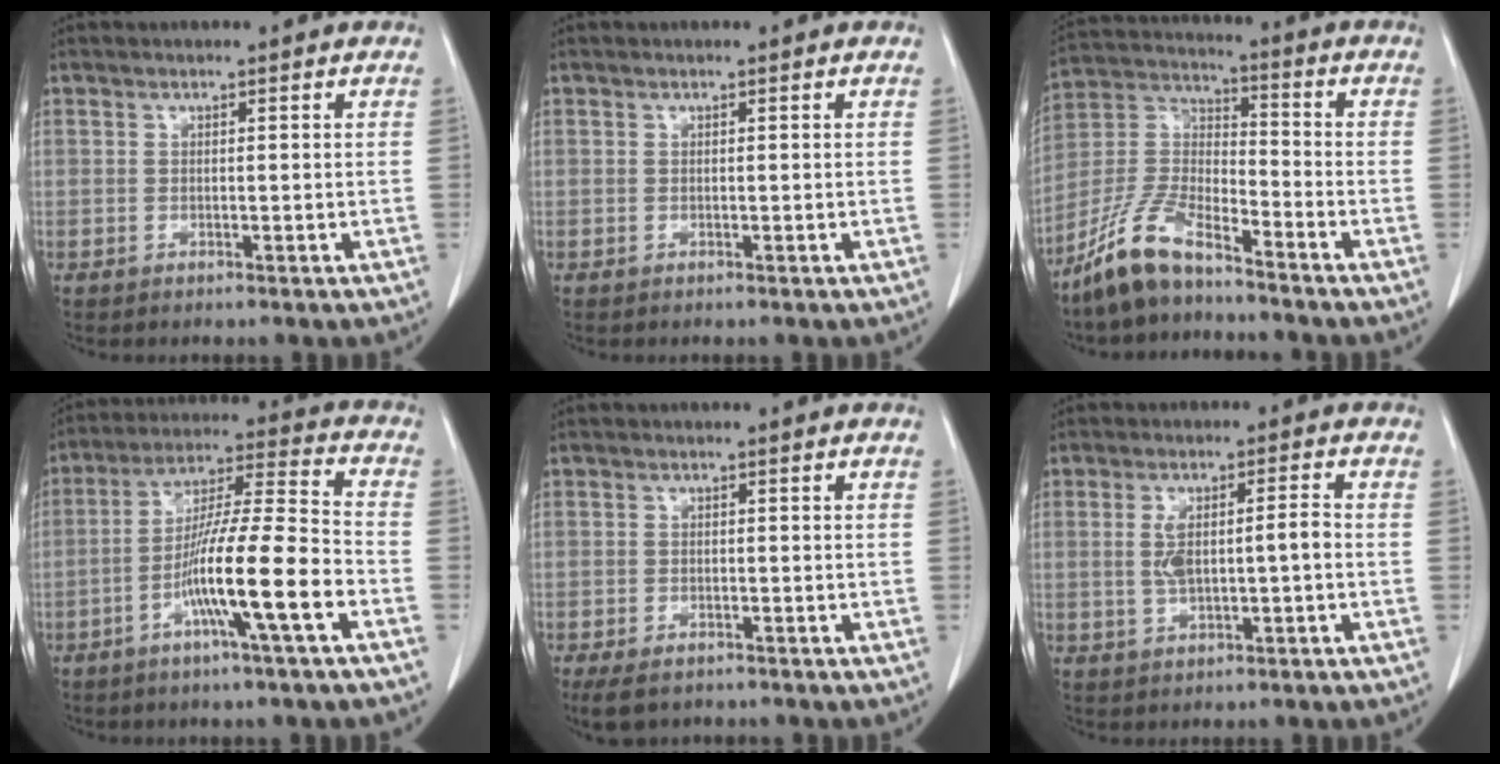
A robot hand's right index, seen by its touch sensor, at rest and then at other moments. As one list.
[{"total": 0.0}, {"total": 10.9, "force": [-8.7, 2.7, 5.9], "torque": [-0.142, 0.002, -0.175]}, {"total": 14.1, "force": [-5.5, -0.2, 13.0], "torque": [-0.232, 0.002, -0.102]}, {"total": 5.3, "force": [-4.0, 2.4, 2.4], "torque": [-0.042, -0.008, -0.059]}, {"total": 5.8, "force": [-0.4, 1.4, 5.7], "torque": [-0.112, 0.015, -0.001]}]